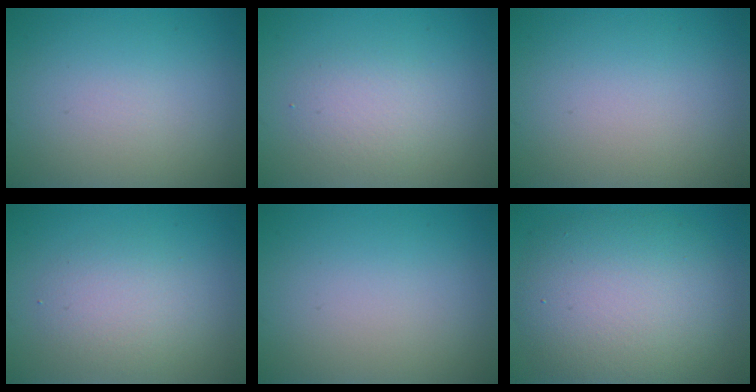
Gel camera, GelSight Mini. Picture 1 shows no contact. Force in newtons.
{"total": 2.2, "press": 2.2, "slide": 0.3}
{"total": 0.0}
{"total": 2.7, "press": 2.7, "slide": 0.2}
{"total": 0.0}
{"total": 8.8, "press": 8.8, "slide": 0.7}